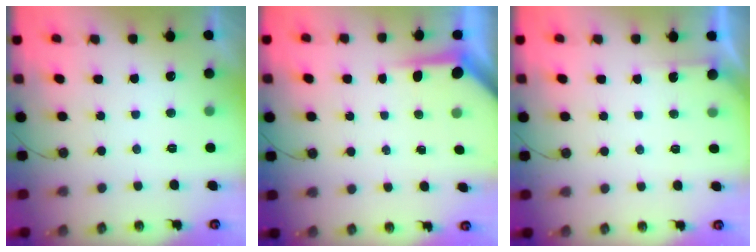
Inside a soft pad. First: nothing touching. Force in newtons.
{"total": 4.0, "press": 4.0, "slide": 0.4}
{"total": 2.8, "press": 2.8, "slide": 0.3}